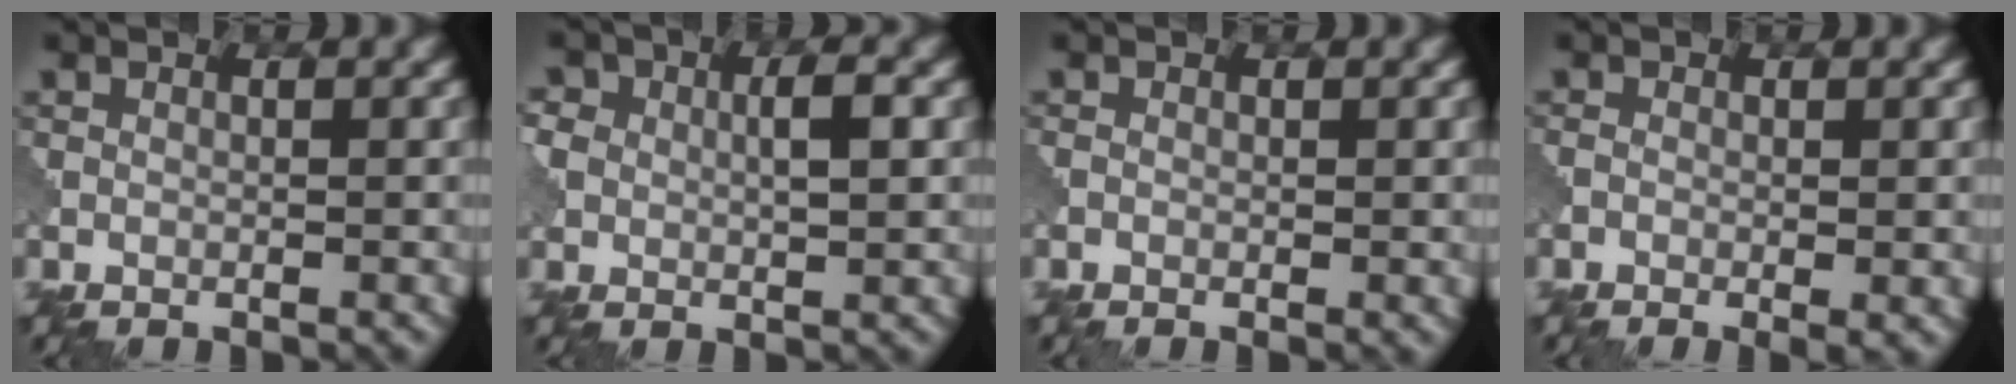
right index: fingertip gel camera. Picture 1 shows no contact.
{"total": 2.6, "force": [0.5, 1.9, 1.8], "torque": [-0.046, 0.002, 0.013]}
{"total": 0.8, "force": [-0.2, 0.3, 0.7], "torque": [-0.006, 0.002, -0.003]}
{"total": 2.0, "force": [-0.8, 0.7, 1.7], "torque": [-0.025, -0.005, -0.007]}